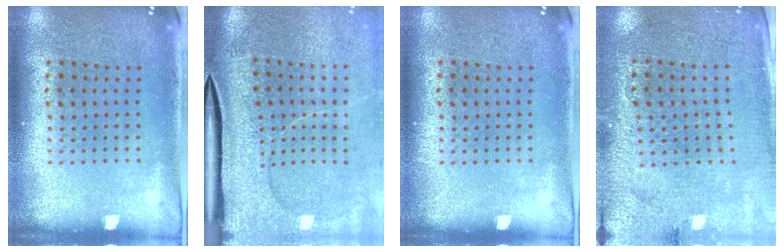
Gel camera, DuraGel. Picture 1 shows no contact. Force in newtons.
{"total": 4.1, "press": 3.4, "slide": 2.4}
{"total": 0.0}
{"total": 2.8, "press": 2.8, "slide": 0.5}